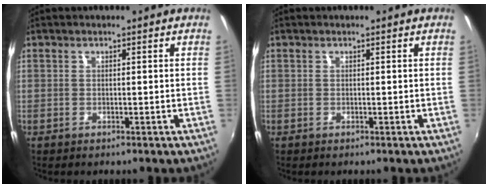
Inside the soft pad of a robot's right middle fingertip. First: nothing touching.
{"total": 0.0}